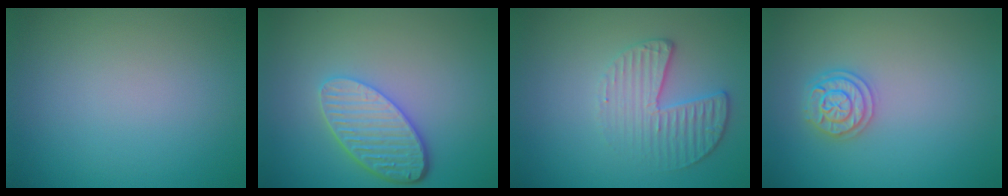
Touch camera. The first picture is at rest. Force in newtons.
{"total": 4.8, "press": 3.9, "slide": 2.8}
{"total": 3.3, "press": 3.0, "slide": 1.5}
{"total": 2.4, "press": 2.4, "slide": 0.4}